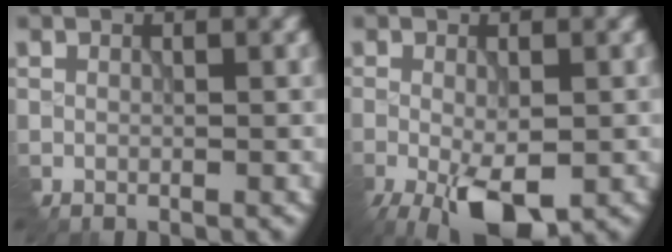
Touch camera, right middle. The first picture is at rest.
{"total": 7.2, "force": [-3.6, 2.9, 5.6], "torque": [-0.119, -0.022, -0.051]}